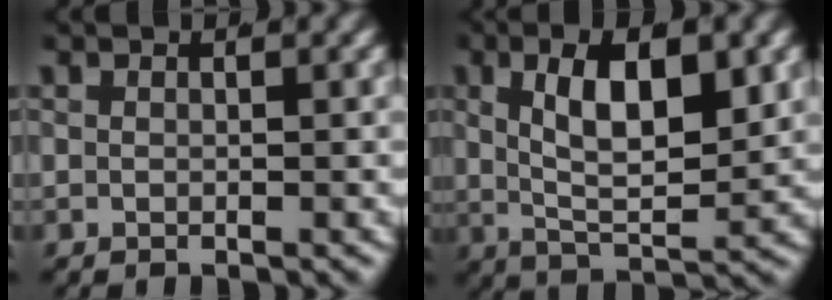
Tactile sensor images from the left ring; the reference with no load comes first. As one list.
[{"total": 7.1, "force": [0.8, 3.6, 6.1], "torque": [-0.115, -0.021, 0.018]}]